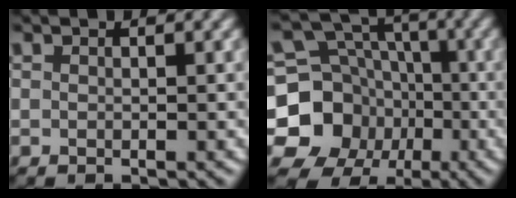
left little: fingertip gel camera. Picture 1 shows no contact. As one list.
[{"total": 11.6, "force": [-3.0, 10.4, 4.2], "torque": [-0.094, -0.008, -0.077]}]